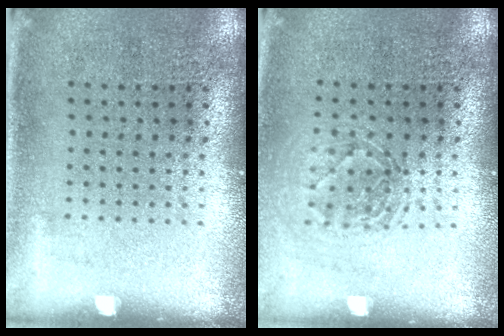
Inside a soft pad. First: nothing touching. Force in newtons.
{"total": 1.3, "press": 1.2, "slide": 0.6}